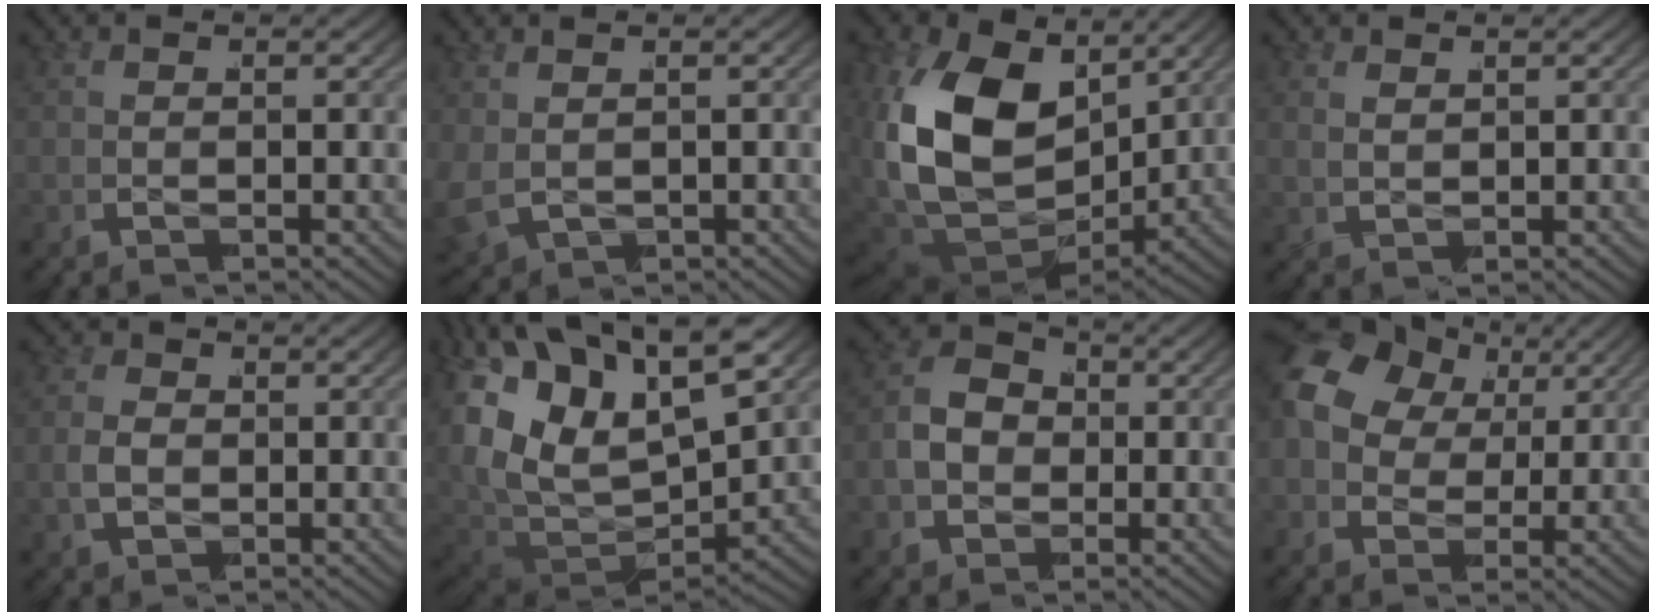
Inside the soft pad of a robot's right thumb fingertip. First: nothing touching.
{"total": 2.2, "force": [0.0, 2.2, 0.6], "torque": [-0.038, -0.010, 0.013]}
{"total": 17.1, "force": [-0.7, 11.5, 12.6], "torque": [-0.302, -0.049, 0.008]}
{"total": 0.9, "force": [0.9, 0.2, 0.1], "torque": [-0.002, 0.003, 0.018]}
{"total": 3.1, "force": [-0.2, 2.7, 1.5], "torque": [-0.039, -0.005, -0.002]}
{"total": 14.7, "force": [0.0, 10.8, 10.0], "torque": [-0.223, -0.030, 0.002]}
{"total": 8.4, "force": [0.1, 6.9, 4.7], "torque": [-0.104, -0.004, -0.005]}
{"total": 11.4, "force": [2.2, 8.8, 6.8], "torque": [-0.157, 0.004, 0.024]}